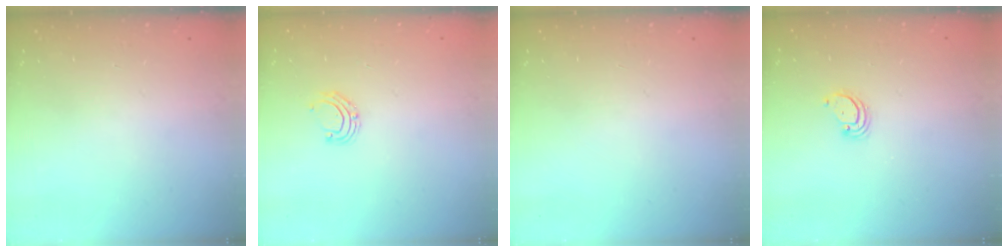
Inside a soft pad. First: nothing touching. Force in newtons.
{"total": 4.1, "press": 4.1, "slide": 0.4}
{"total": 0.0}
{"total": 2.6, "press": 2.6, "slide": 0.1}